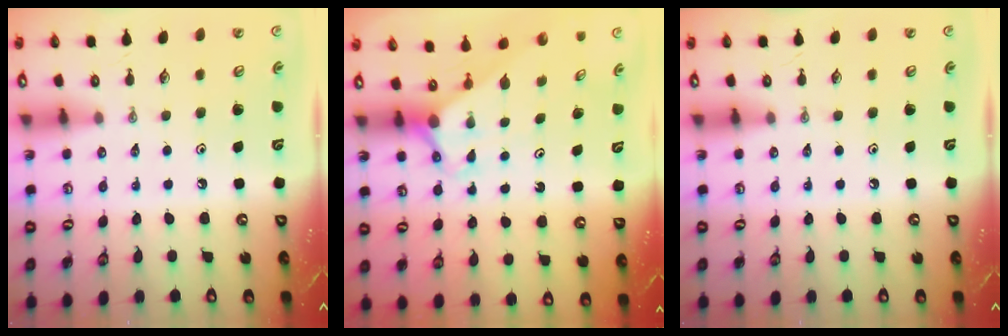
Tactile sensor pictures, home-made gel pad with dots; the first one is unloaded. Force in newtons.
{"total": 2.9, "press": 2.9, "slide": 0.0}
{"total": 0.0}